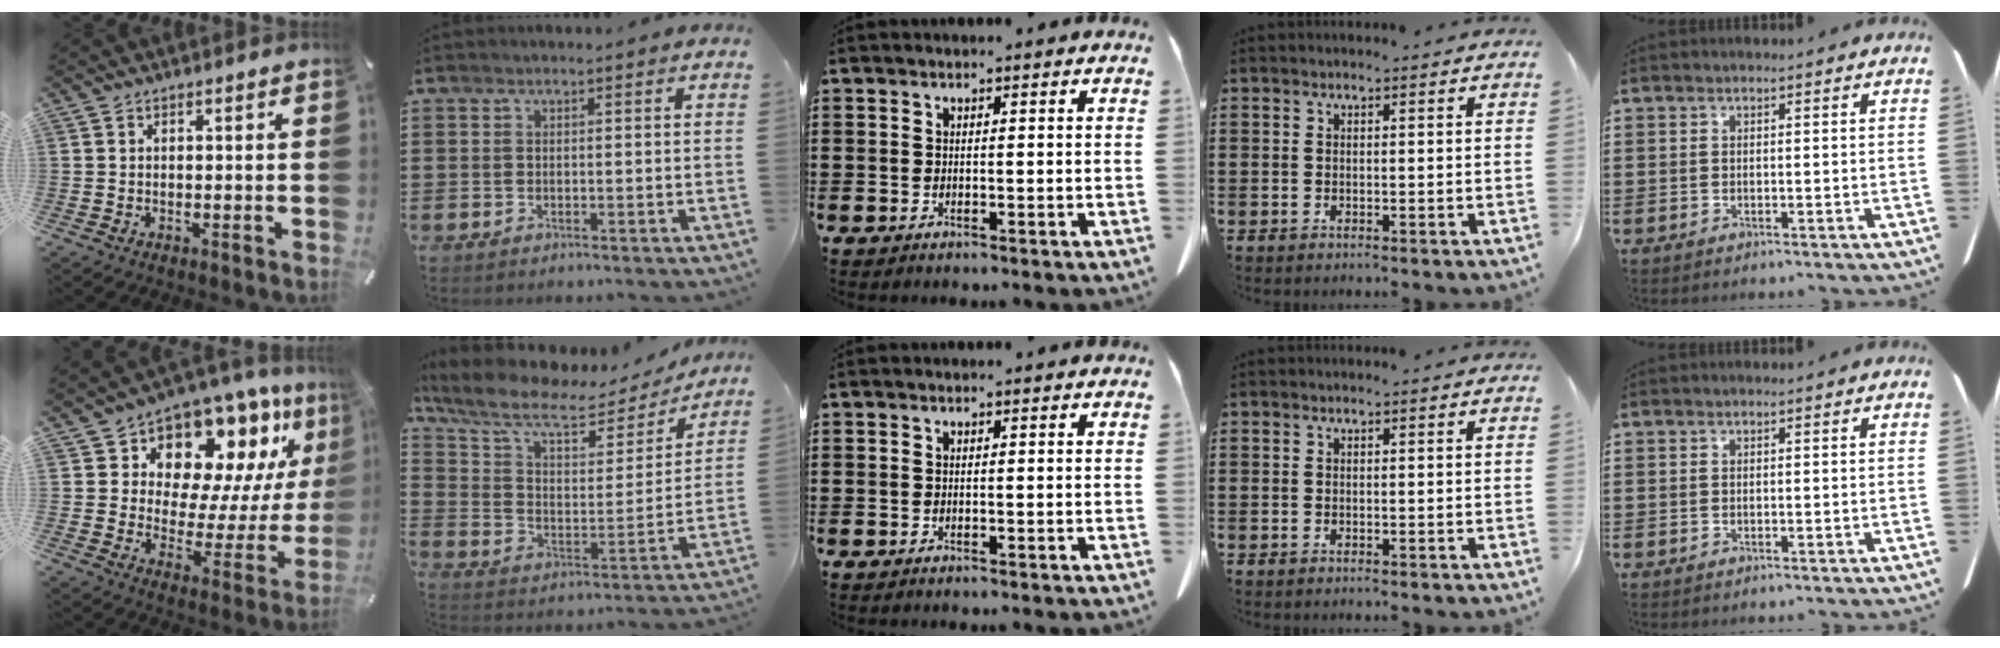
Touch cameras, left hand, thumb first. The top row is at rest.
{"thumb": {"total": 12.7, "force": [10.0, 6.9, 3.5], "torque": [-0.051, -0.111, 0.170]}, "index": {"total": 9.9, "force": [7.3, 3.6, 5.7], "torque": [-0.141, -0.032, 0.125]}}